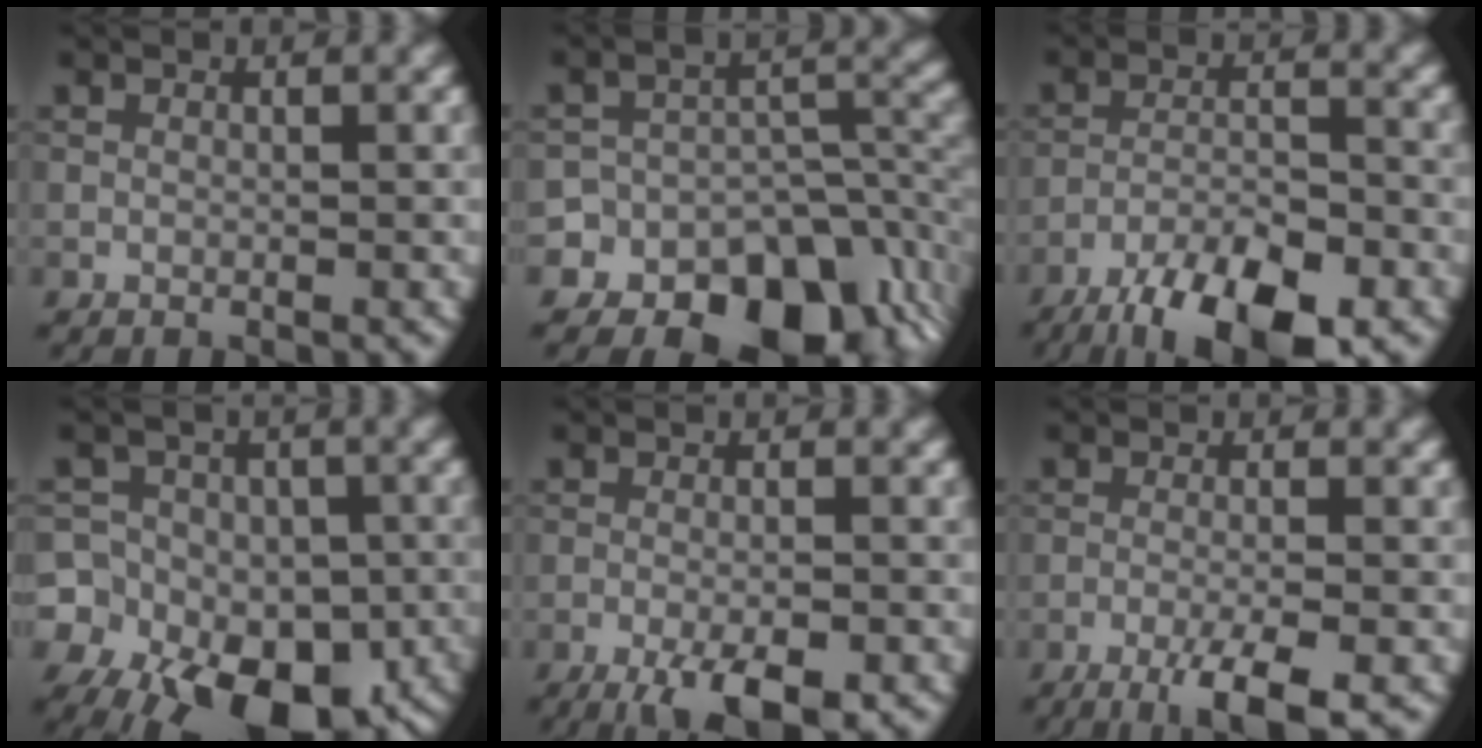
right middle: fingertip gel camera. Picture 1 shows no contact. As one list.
[{"total": 13.4, "force": [-8.8, 9.1, 4.4], "torque": [-0.071, 0.007, -0.130]}, {"total": 9.9, "force": [-7.2, 3.0, 6.2], "torque": [-0.103, -0.020, -0.122]}, {"total": 15.5, "force": [-7.1, 12.1, 6.6], "torque": [-0.101, -0.024, -0.136]}, {"total": 5.6, "force": [-3.3, 1.5, 4.2], "torque": [-0.070, -0.008, -0.050]}, {"total": 4.9, "force": [-2.7, 0.9, 4.0], "torque": [-0.064, 0.001, -0.052]}]